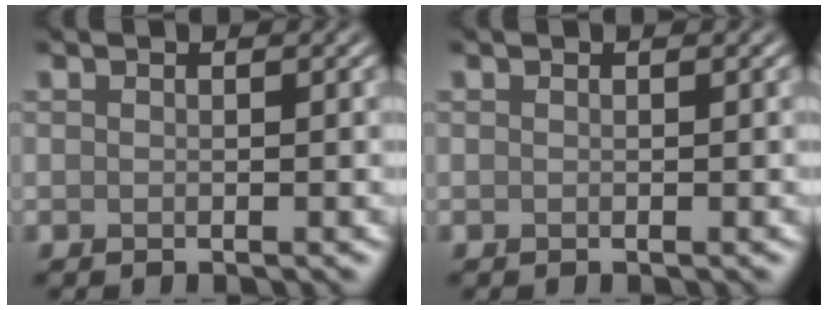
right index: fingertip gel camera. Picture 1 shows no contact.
{"total": 0.0}